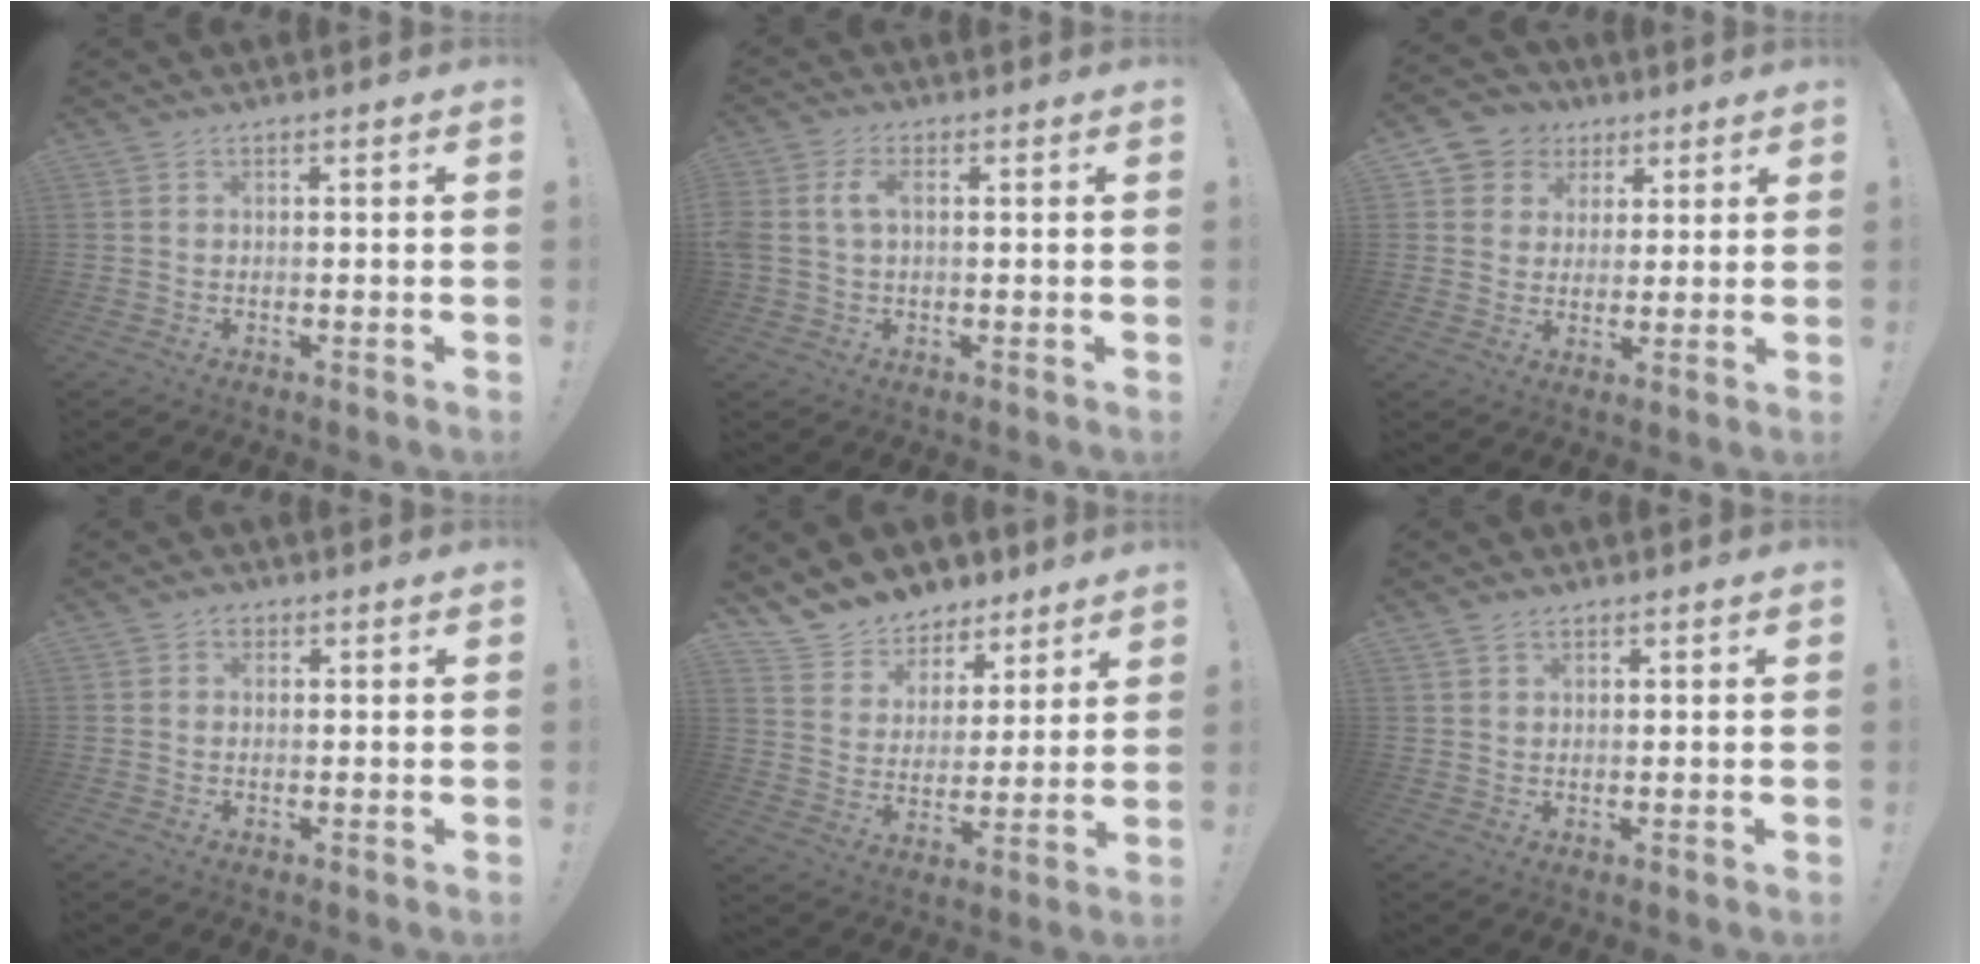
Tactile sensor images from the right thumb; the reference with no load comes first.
{"total": 5.7, "force": [0.7, 3.3, 4.6], "torque": [-0.101, 0.008, 0.014]}
{"total": 7.6, "force": [2.4, 7.1, 1.4], "torque": [-0.014, -0.013, 0.051]}
{"total": 1.4, "force": [0.3, 1.2, 0.7], "torque": [-0.007, 0.001, 0.004]}
{"total": 10.3, "force": [8.4, 5.9, 0.6], "torque": [-0.025, -0.073, 0.161]}
{"total": 1.8, "force": [1.4, 1.0, 0.7], "torque": [-0.009, -0.003, 0.026]}